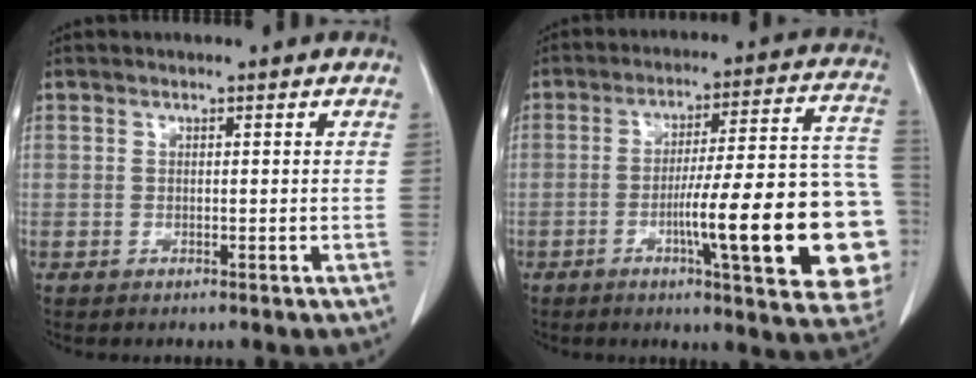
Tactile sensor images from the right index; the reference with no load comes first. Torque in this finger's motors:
{"motor_torque": [1.45, -0.69, 0.51, 0.16]}